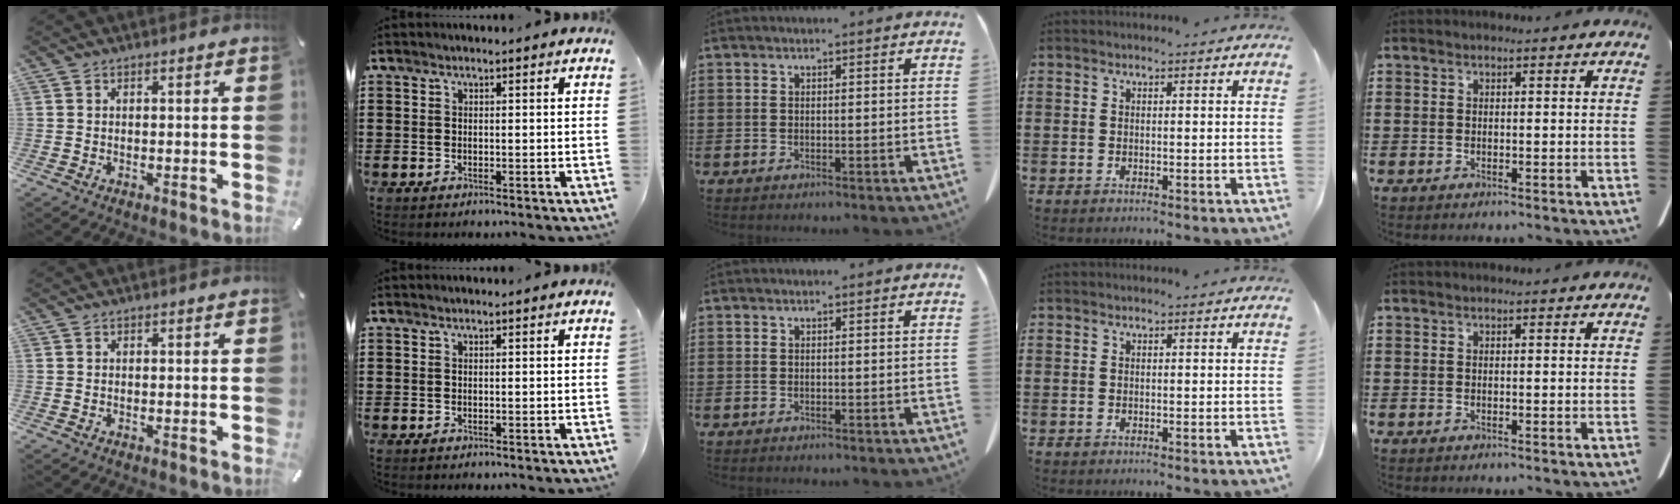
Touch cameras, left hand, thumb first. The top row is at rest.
{}